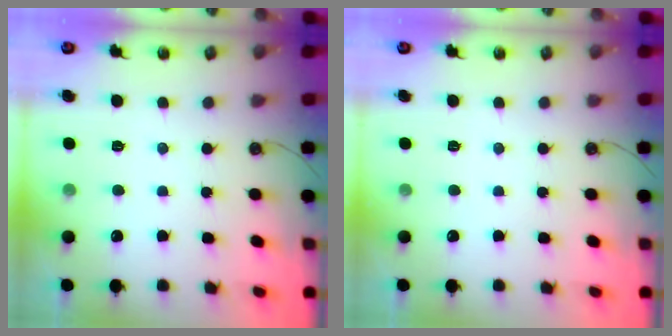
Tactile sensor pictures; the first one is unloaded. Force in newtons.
{"total": 0.0}